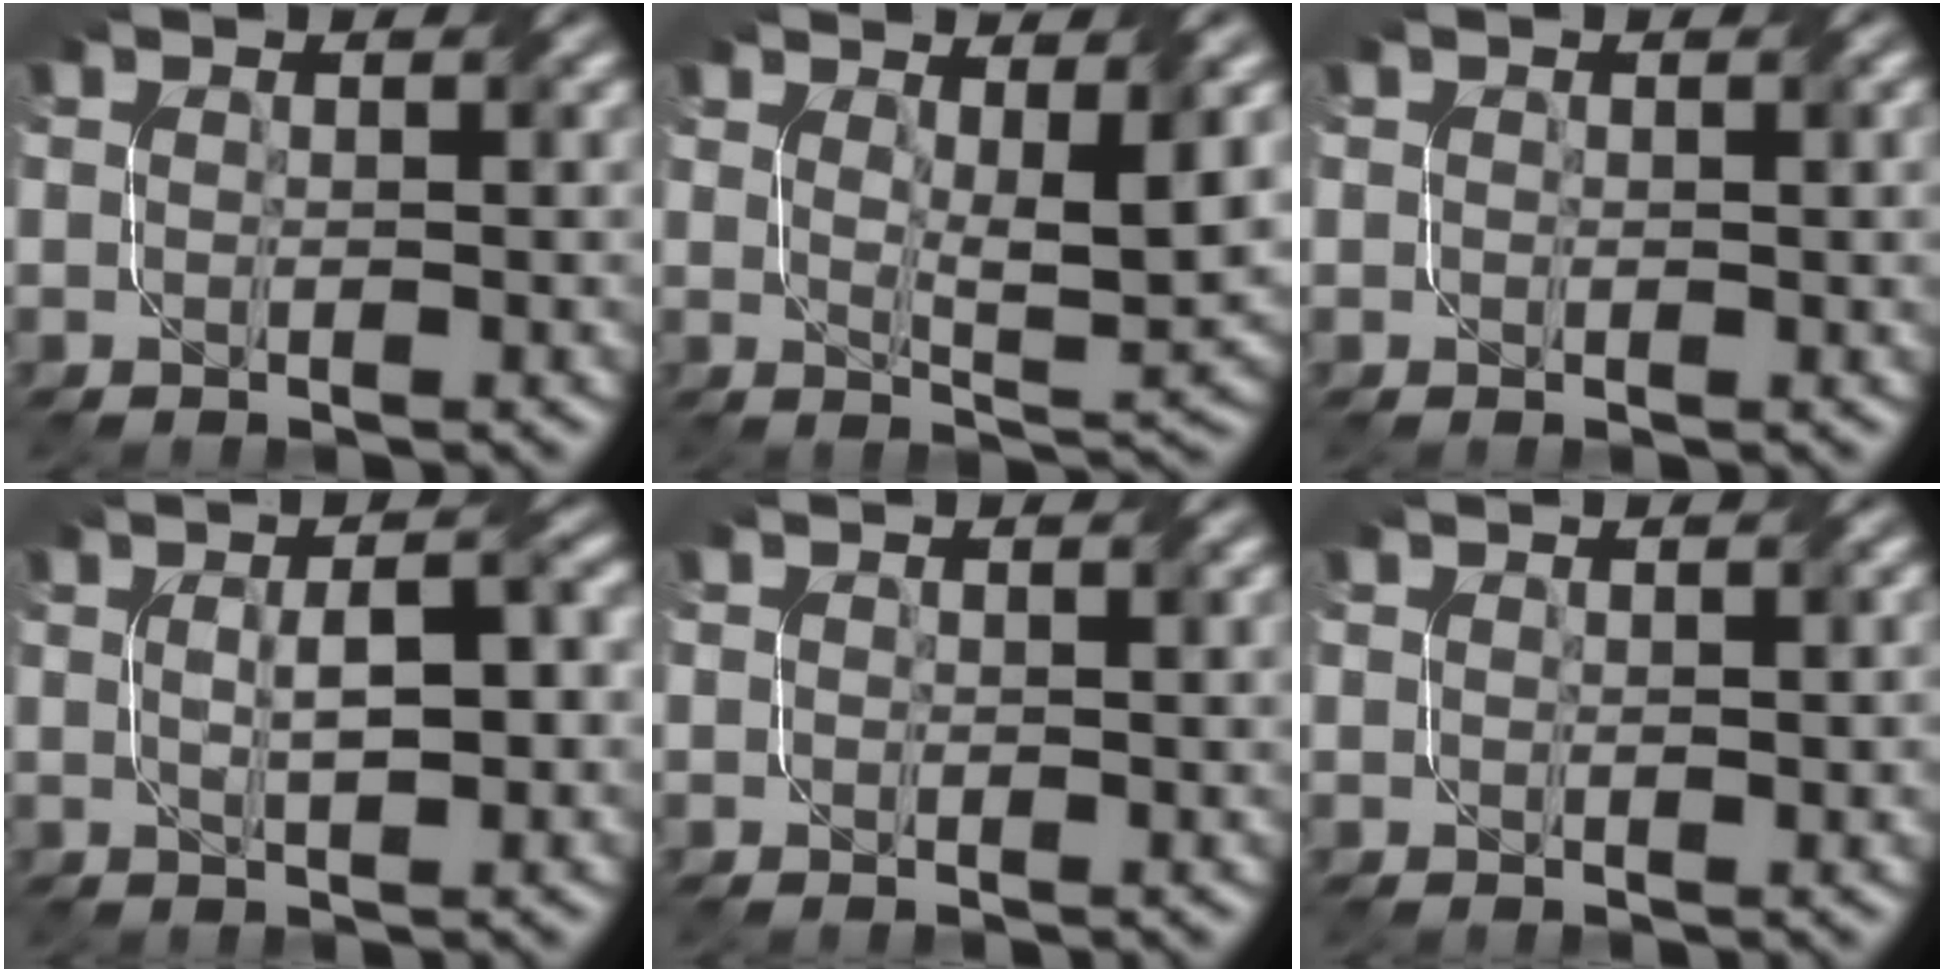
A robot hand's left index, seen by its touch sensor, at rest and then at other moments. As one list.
[{"total": 5.0, "force": [1.8, 1.3, 4.4], "torque": [-0.071, -0.012, 0.034]}, {"total": 1.0, "force": [0.4, 0.7, 0.6], "torque": [-0.007, 0.000, 0.009]}, {"total": 4.4, "force": [0.6, 1.4, 4.1], "torque": [-0.058, 0.006, 0.004]}, {"total": 1.0, "force": [0.5, 0.7, 0.5], "torque": [-0.007, 0.000, 0.009]}, {"total": 1.2, "force": [0.1, 0.5, 1.0], "torque": [-0.015, 0.001, 0.007]}]